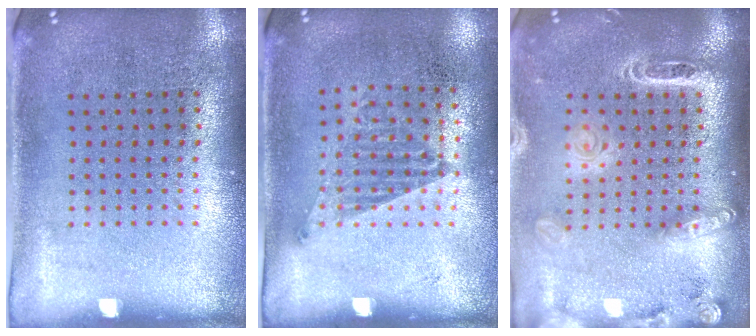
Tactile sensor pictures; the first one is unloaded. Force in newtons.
{"total": 1.0, "press": 0.8, "slide": 0.7}
{"total": 2.1, "press": 1.8, "slide": 1.2}